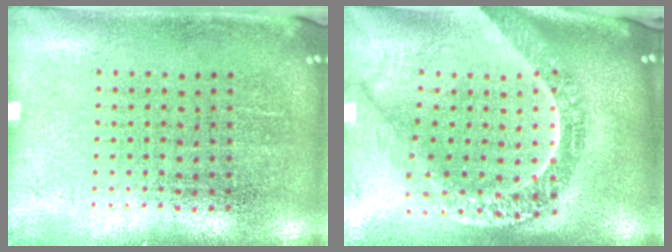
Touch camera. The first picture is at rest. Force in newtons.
{"total": 2.7, "press": 2.2, "slide": 1.6}